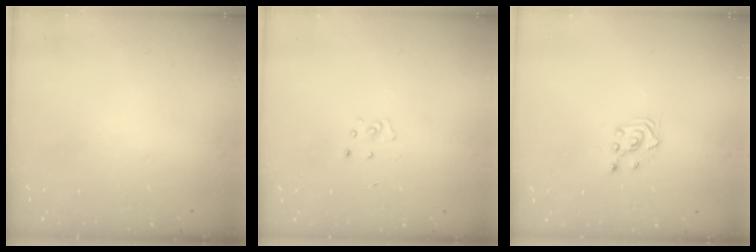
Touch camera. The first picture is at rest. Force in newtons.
{"total": 2.7, "press": 2.7, "slide": 0.3}
{"total": 2.9, "press": 2.9, "slide": 0.2}